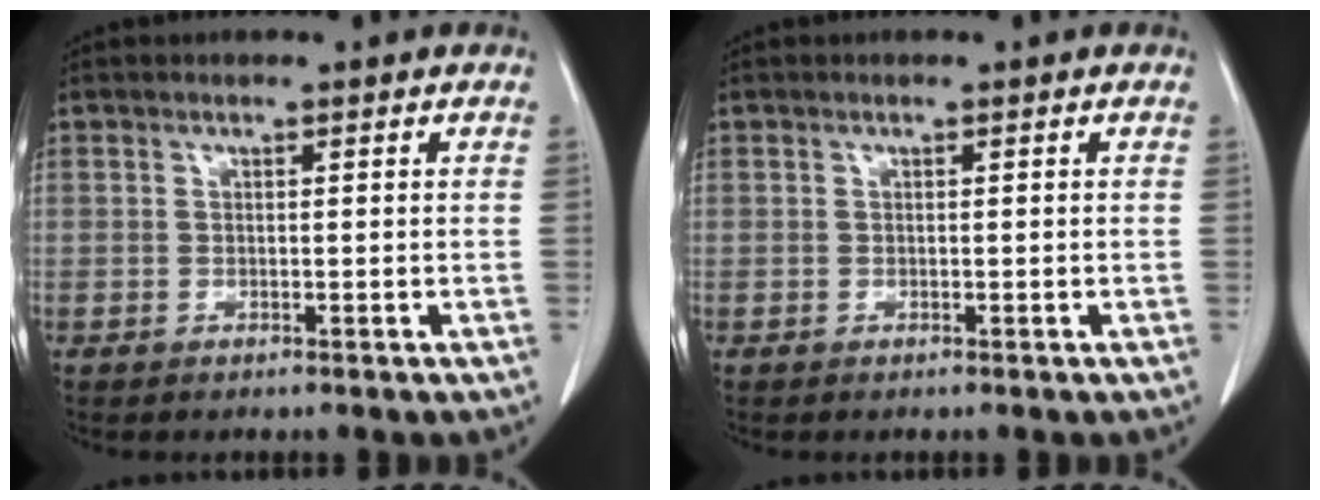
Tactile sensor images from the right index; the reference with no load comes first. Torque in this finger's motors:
{"motor_torque": [0.00, 0.00, 0.02, 0.00]}